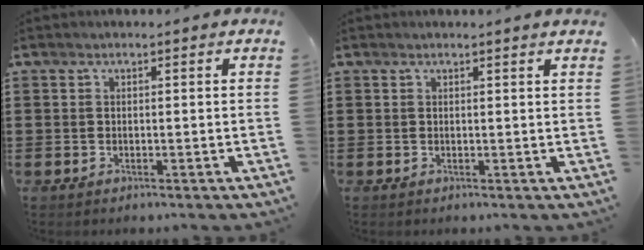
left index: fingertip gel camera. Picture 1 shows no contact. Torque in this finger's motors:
{"motor_torque": [0.98, -1.10, 0.37, 0.06]}